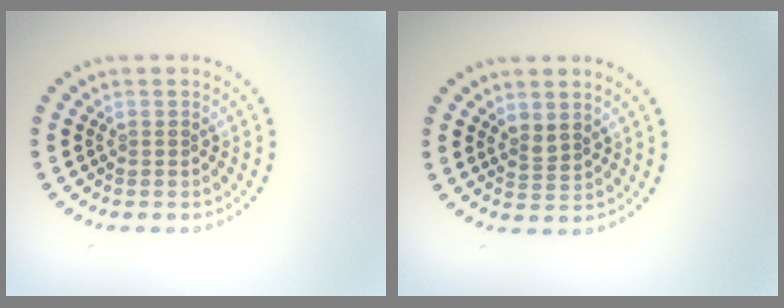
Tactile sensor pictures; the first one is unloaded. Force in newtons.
{"total": 1.5, "press": 1.3, "slide": 0.8}